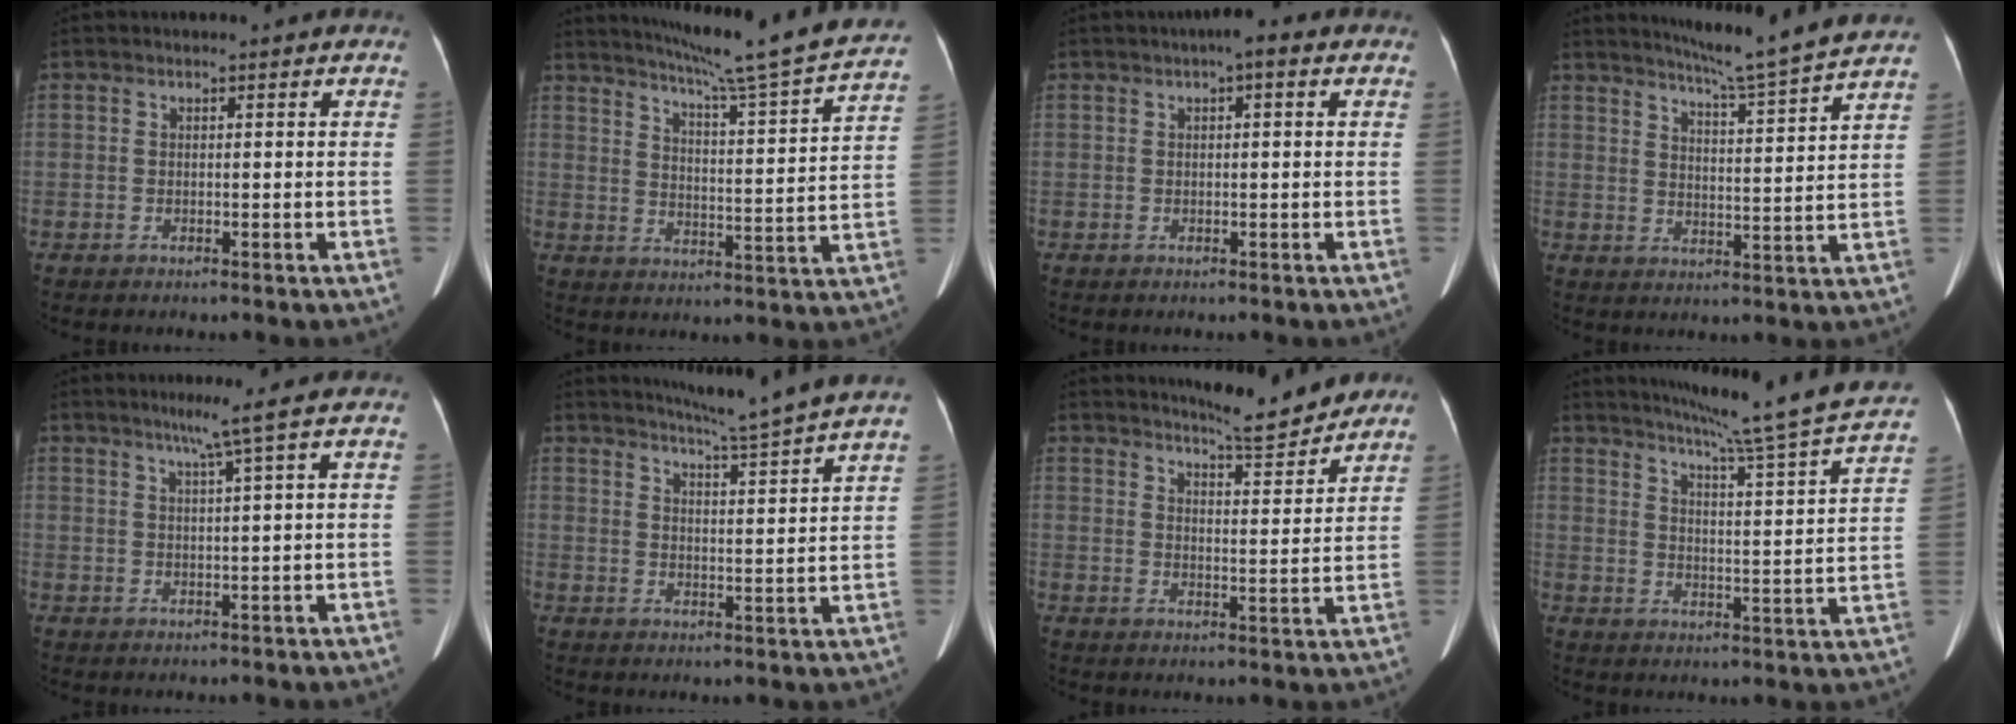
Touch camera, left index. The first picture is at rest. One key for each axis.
{"total": 21.4, "fx": 18.9, "fy": -1.4, "fz": 9.8, "tx": -0.157, "ty": -0.048, "tz": 0.244}
{"total": 2.7, "fx": 1.1, "fy": 0.6, "fz": 2.3, "tx": -0.033, "ty": 0.011, "tz": 0.009}
{"total": 11.9, "fx": 10.8, "fy": -2.0, "fz": 4.5, "tx": -0.080, "ty": -0.020, "tz": 0.148}
{"total": 3.5, "fx": 2.1, "fy": -1.4, "fz": 2.5, "tx": -0.048, "ty": -0.006, "tz": 0.043}
{"total": 10.4, "fx": 9.3, "fy": -2.4, "fz": 3.9, "tx": -0.069, "ty": -0.026, "tz": 0.127}
{"total": 7.7, "fx": 7.4, "fy": 0.3, "fz": 2.1, "tx": -0.039, "ty": -0.013, "tz": 0.103}
{"total": 20.8, "fx": 18.1, "fy": -1.6, "fz": 10.2, "tx": -0.158, "ty": -0.046, "tz": 0.230}